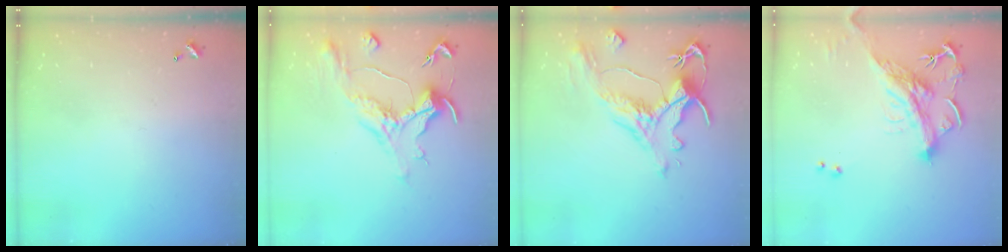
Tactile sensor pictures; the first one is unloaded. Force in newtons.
{"total": 1.6, "press": 1.5, "slide": 0.6}
{"total": 1.6, "press": 0.8, "slide": 1.4}
{"total": 3.8, "press": 3.5, "slide": 1.4}